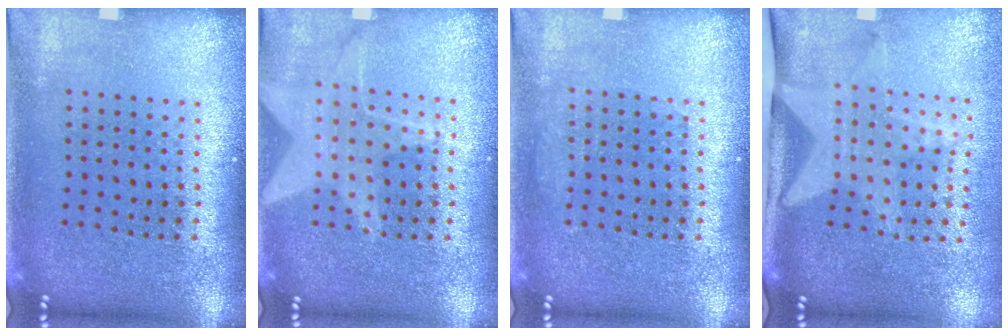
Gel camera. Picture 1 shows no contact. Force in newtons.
{"total": 1.4, "press": 1.4, "slide": 0.2}
{"total": 0.6, "press": 0.6, "slide": 0.1}
{"total": 2.0, "press": 1.5, "slide": 1.3}